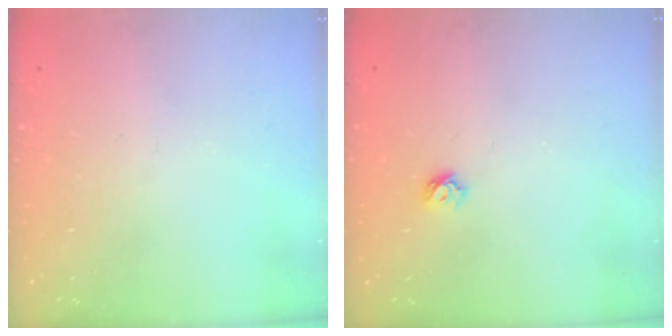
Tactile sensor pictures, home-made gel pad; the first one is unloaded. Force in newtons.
{"total": 5.5, "press": 5.5, "slide": 0.7}